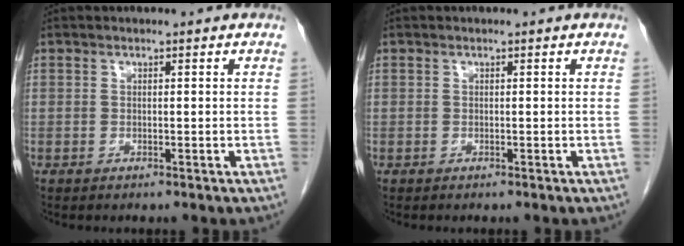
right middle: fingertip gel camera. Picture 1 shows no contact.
{"total": 0.0}